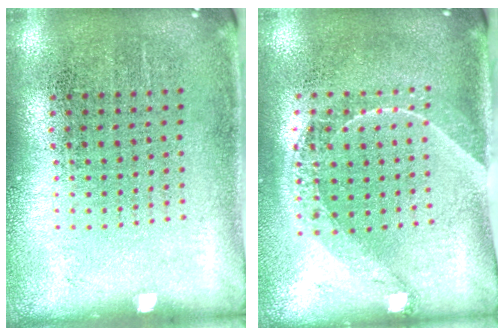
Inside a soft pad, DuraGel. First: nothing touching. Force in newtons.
{"total": 1.6, "press": 1.4, "slide": 0.9}